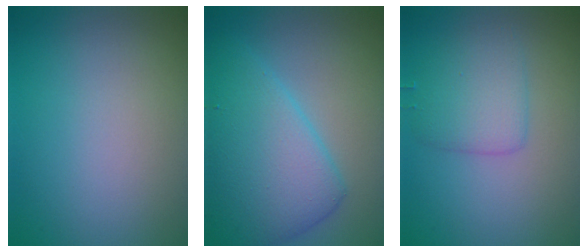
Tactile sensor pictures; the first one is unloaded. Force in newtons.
{"total": 7.8, "press": 7.8, "slide": 0.0}
{"total": 3.1, "press": 3.1, "slide": 0.2}